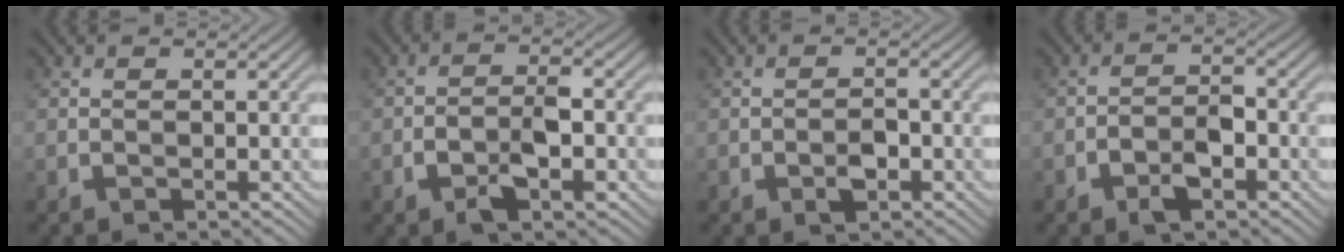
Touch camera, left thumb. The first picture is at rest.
{"total": 4.8, "force": [-2.1, 2.1, 3.8], "torque": [-0.066, 0.005, -0.040]}
{"total": 2.3, "force": [-1.1, 1.2, 1.6], "torque": [-0.024, 0.003, -0.021]}
{"total": 4.2, "force": [-2.2, 1.9, 2.9], "torque": [-0.047, 0.006, -0.044]}